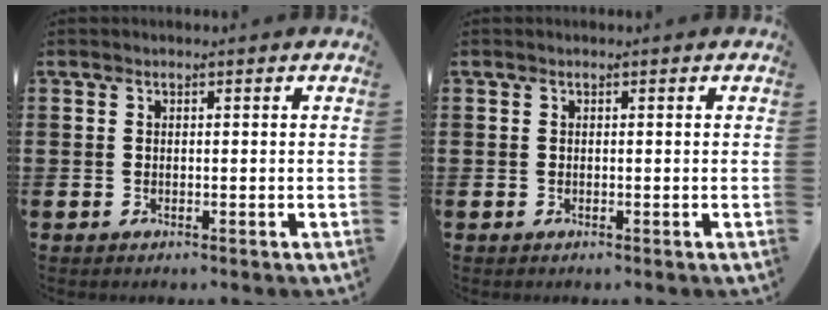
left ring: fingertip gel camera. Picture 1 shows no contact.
{"total": 0.0}